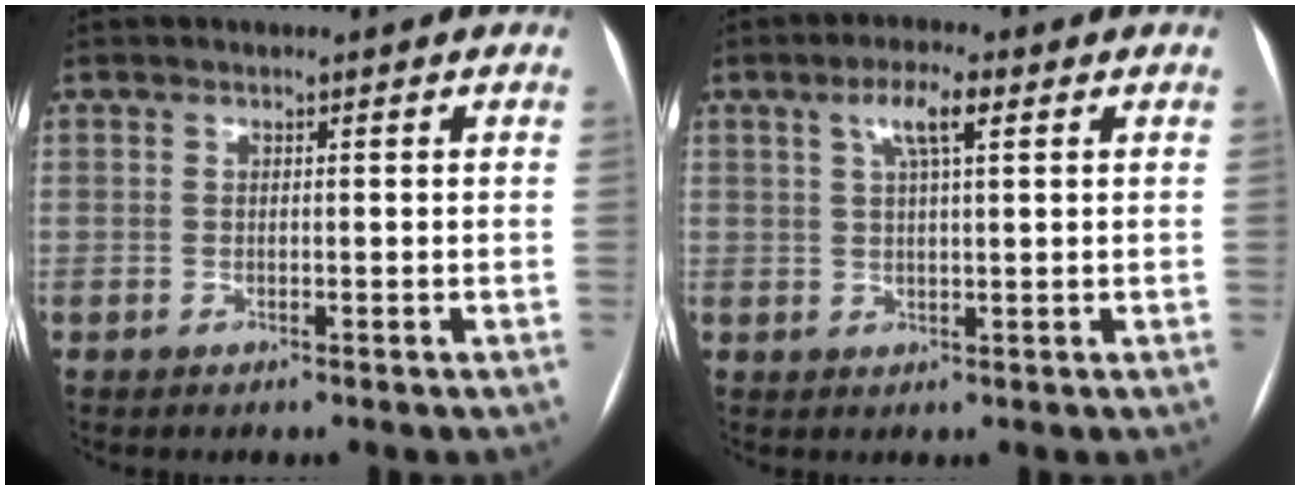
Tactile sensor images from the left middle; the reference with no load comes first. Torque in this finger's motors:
{"motor_torque": [0.71, -0.24, 0.09, 0.04]}